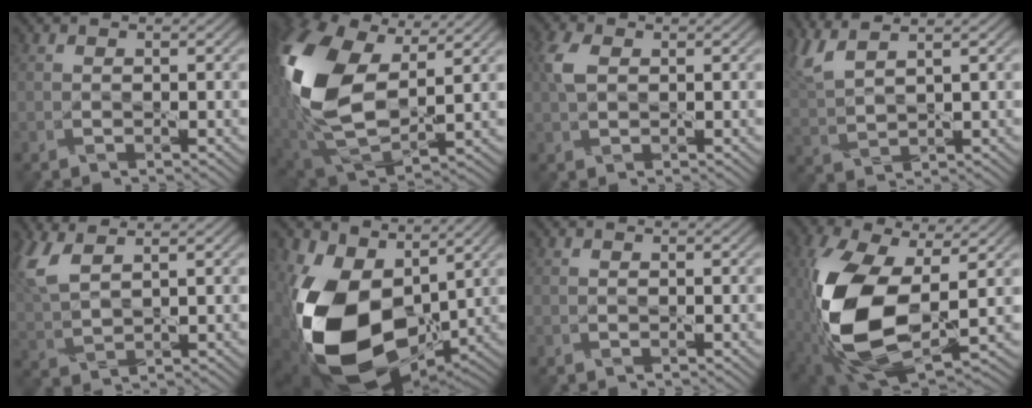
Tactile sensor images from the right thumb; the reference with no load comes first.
{"total": 16.7, "force": [3.8, 9.8, 13.0], "torque": [-0.321, 0.008, 0.076]}
{"total": 3.2, "force": [0.8, 2.0, 2.4], "torque": [-0.066, 0.008, 0.014]}
{"total": 6.6, "force": [4.3, 1.8, 4.7], "torque": [-0.121, 0.020, 0.091]}
{"total": 6.7, "force": [3.7, 2.4, 5.0], "torque": [-0.139, 0.012, 0.078]}
{"total": 17.5, "force": [0.7, 11.7, 13.0], "torque": [-0.293, -0.033, 0.020]}
{"total": 0.0}
{"total": 15.8, "force": [-0.8, 8.4, 13.4], "torque": [-0.312, -0.020, -0.013]}